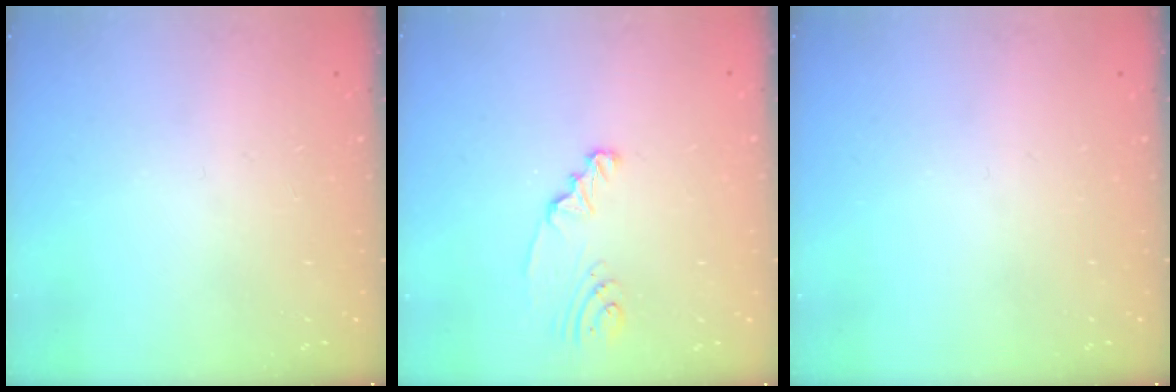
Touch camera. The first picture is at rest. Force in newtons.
{"total": 2.4, "press": 2.4, "slide": 0.2}
{"total": 0.0}